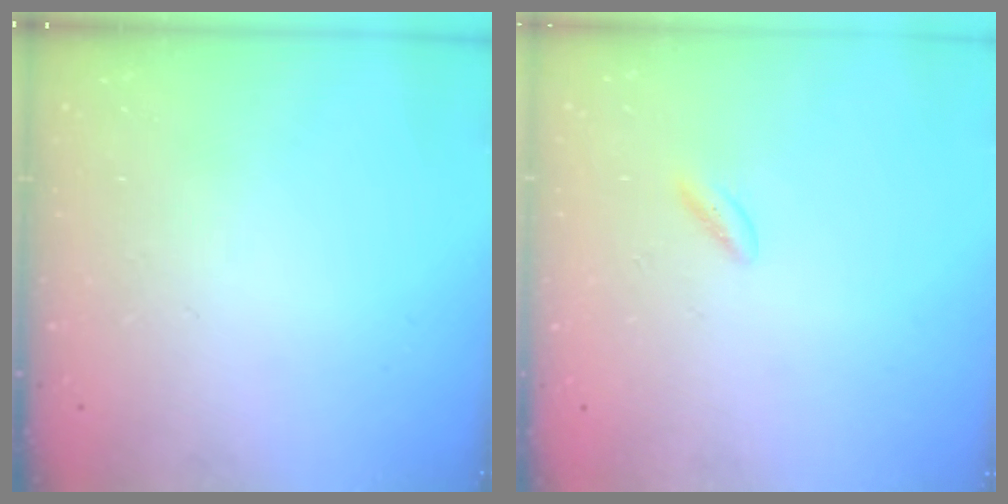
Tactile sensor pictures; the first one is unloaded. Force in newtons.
{"total": 1.7, "press": 1.5, "slide": 0.7}